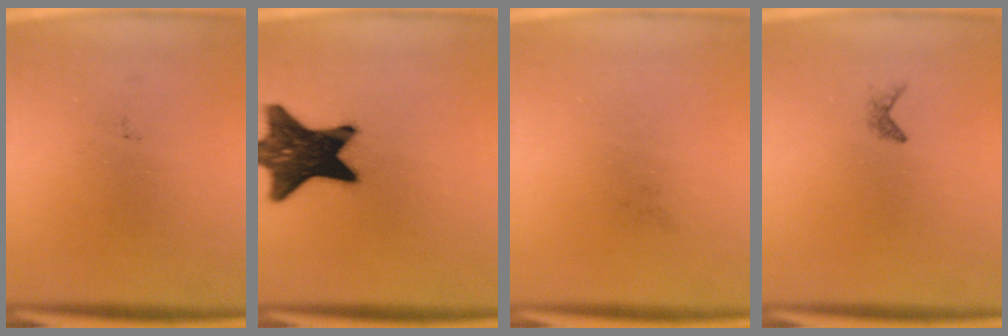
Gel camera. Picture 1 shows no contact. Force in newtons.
{"total": 17.1}
{"total": 0.0}
{"total": 0.6}